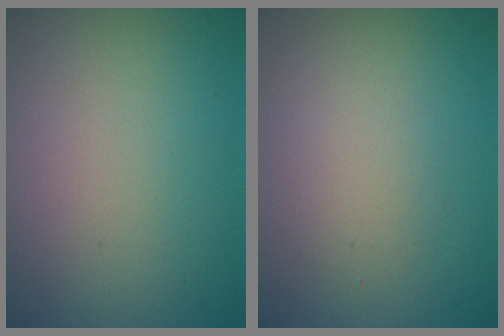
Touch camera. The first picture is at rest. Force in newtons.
{"total": 2.0, "press": 2.0, "slide": 0.1}